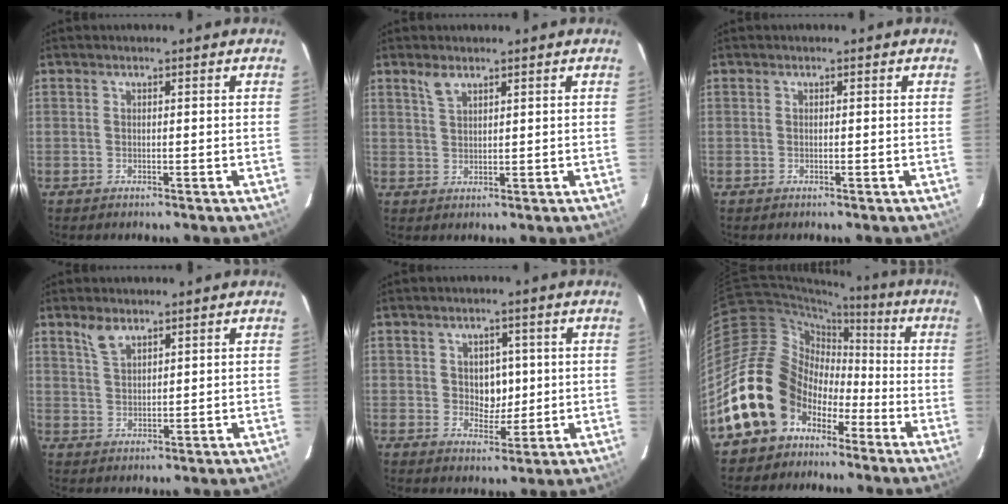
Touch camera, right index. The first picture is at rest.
{"total": 2.7, "force": [2.0, 1.1, 1.5], "torque": [-0.028, 0.003, 0.041]}
{"total": 0.0}
{"total": 3.7, "force": [2.8, 1.5, 2.0], "torque": [-0.039, 0.002, 0.057]}
{"total": 5.1, "force": [0.6, 4.2, 2.9], "torque": [-0.044, 0.005, 0.015]}
{"total": 17.2, "force": [-8.3, 13.8, 6.2], "torque": [-0.147, 0.042, -0.130]}